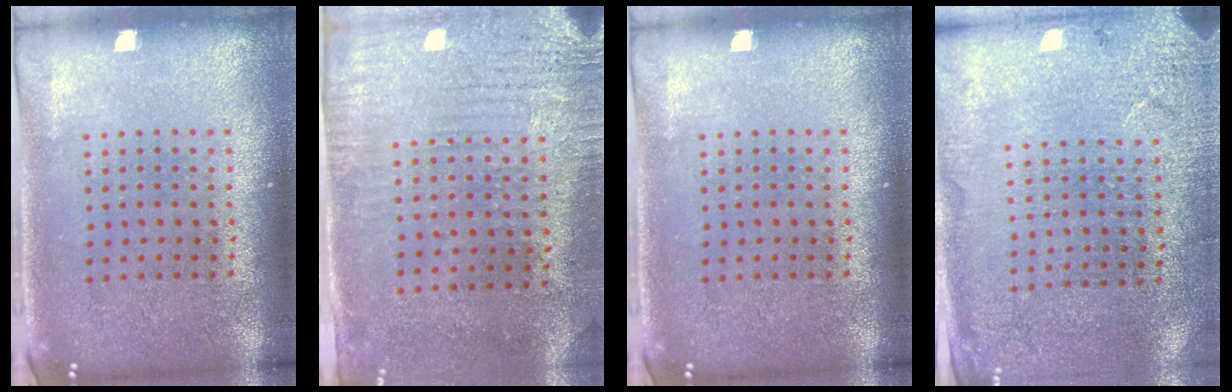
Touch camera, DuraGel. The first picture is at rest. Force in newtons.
{"total": 3.1, "press": 2.4, "slide": 1.9}
{"total": 0.0}
{"total": 2.6, "press": 2.5, "slide": 0.8}